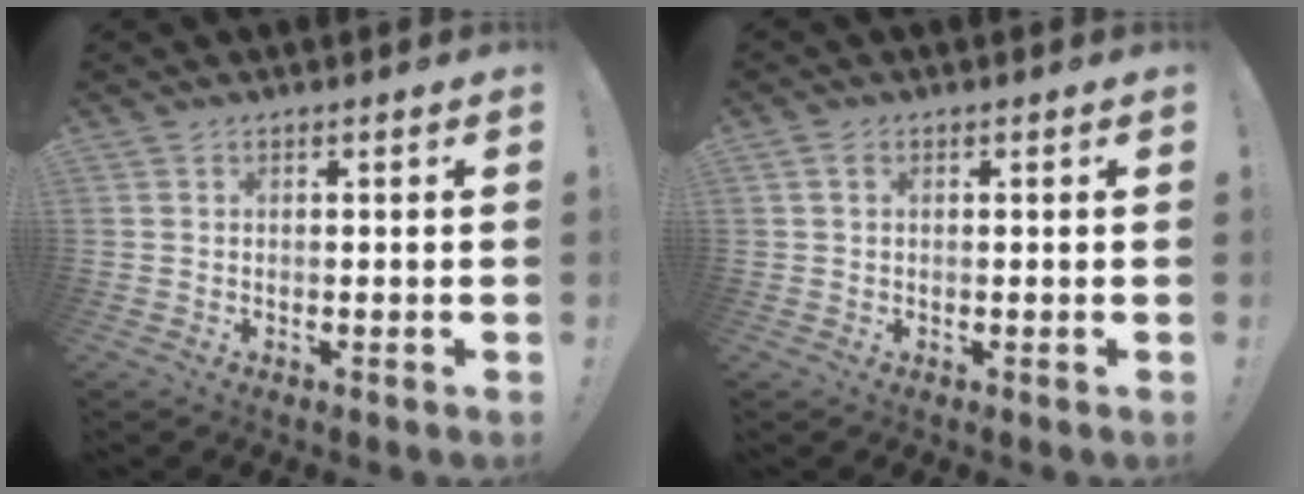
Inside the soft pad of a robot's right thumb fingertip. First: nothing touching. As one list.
[{"total": 1.8, "force": [0.7, 1.1, 1.2], "torque": [-0.021, 0.003, 0.012]}]